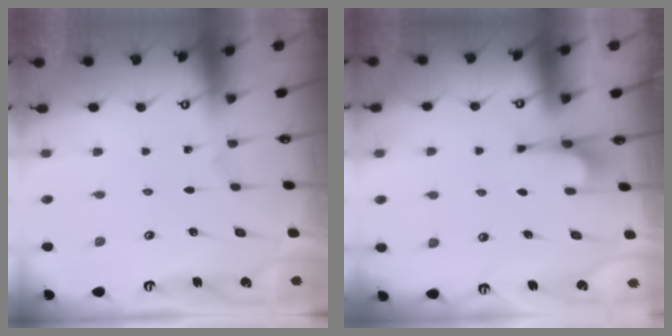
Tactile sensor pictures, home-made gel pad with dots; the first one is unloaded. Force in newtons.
{"total": 2.7, "press": 2.6, "slide": 0.5}